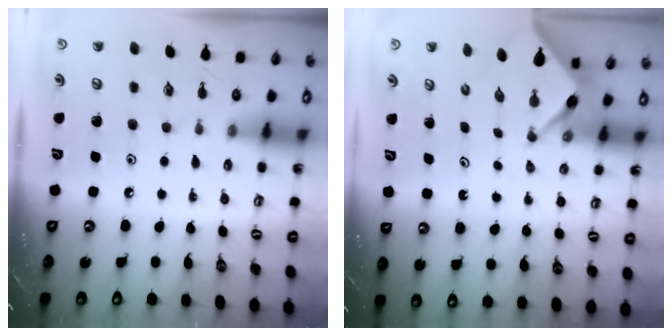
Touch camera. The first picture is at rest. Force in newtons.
{"total": 3.1, "press": 3.1, "slide": 0.3}